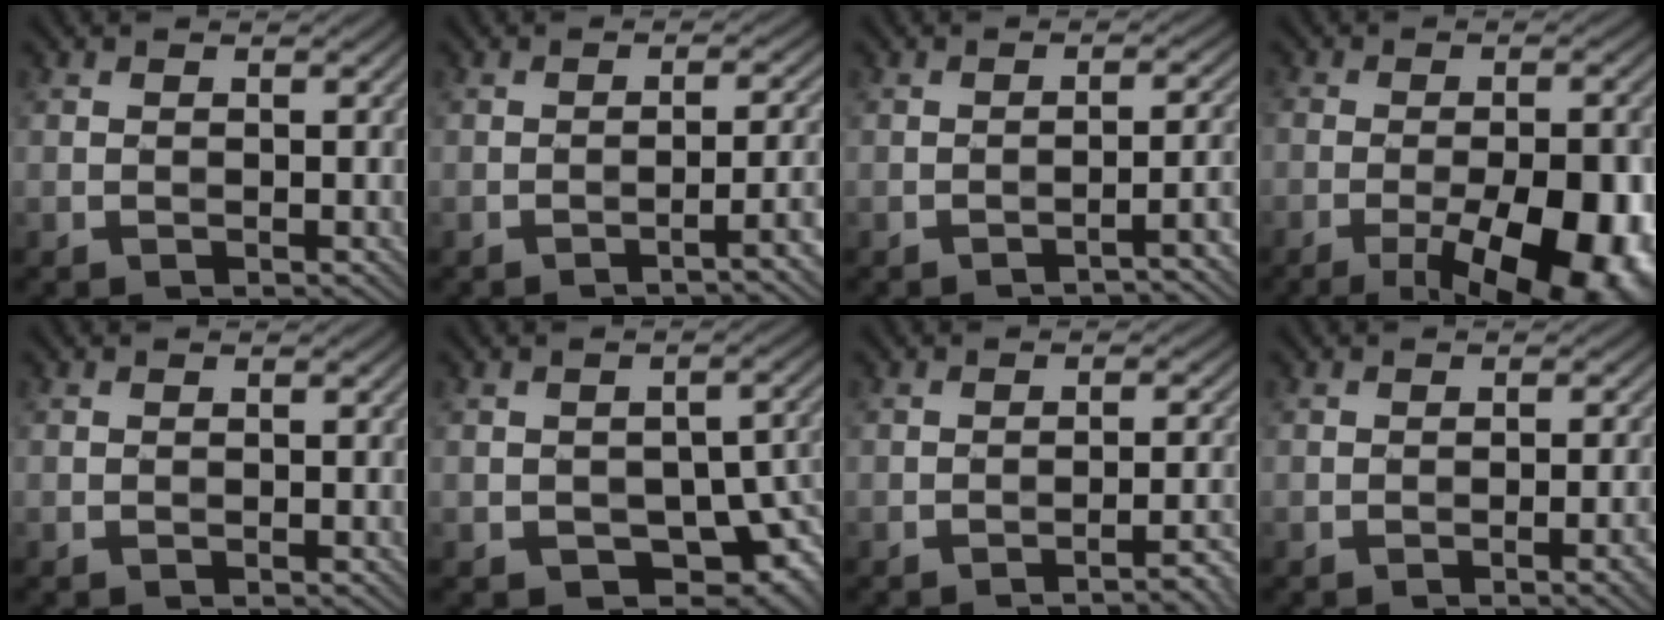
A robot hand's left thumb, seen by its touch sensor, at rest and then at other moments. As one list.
[{"total": 4.8, "force": [-2.1, 0.8, 4.2], "torque": [-0.048, 0.015, -0.040]}, {"total": 4.0, "force": [-2.2, 0.6, 3.2], "torque": [-0.032, 0.019, -0.046]}, {"total": 15.8, "force": [-7.0, 6.4, 12.7], "torque": [-0.150, 0.006, -0.093]}, {"total": 0.0}, {"total": 9.2, "force": [-3.5, 5.5, 6.5], "torque": [-0.089, -0.020, -0.044]}, {"total": 4.1, "force": [-2.5, 0.6, 3.2], "torque": [-0.038, 0.017, -0.044]}, {"total": 3.7, "force": [-1.2, 0.8, 3.4], "torque": [-0.044, 0.005, -0.017]}]